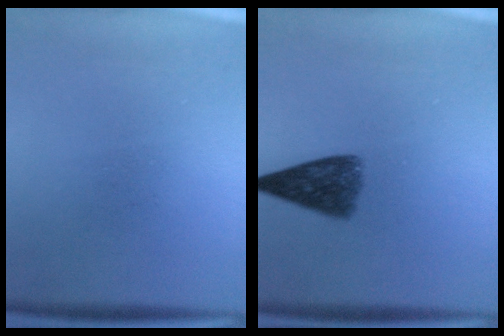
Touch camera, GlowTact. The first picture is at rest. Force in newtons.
{"total": 6.6}